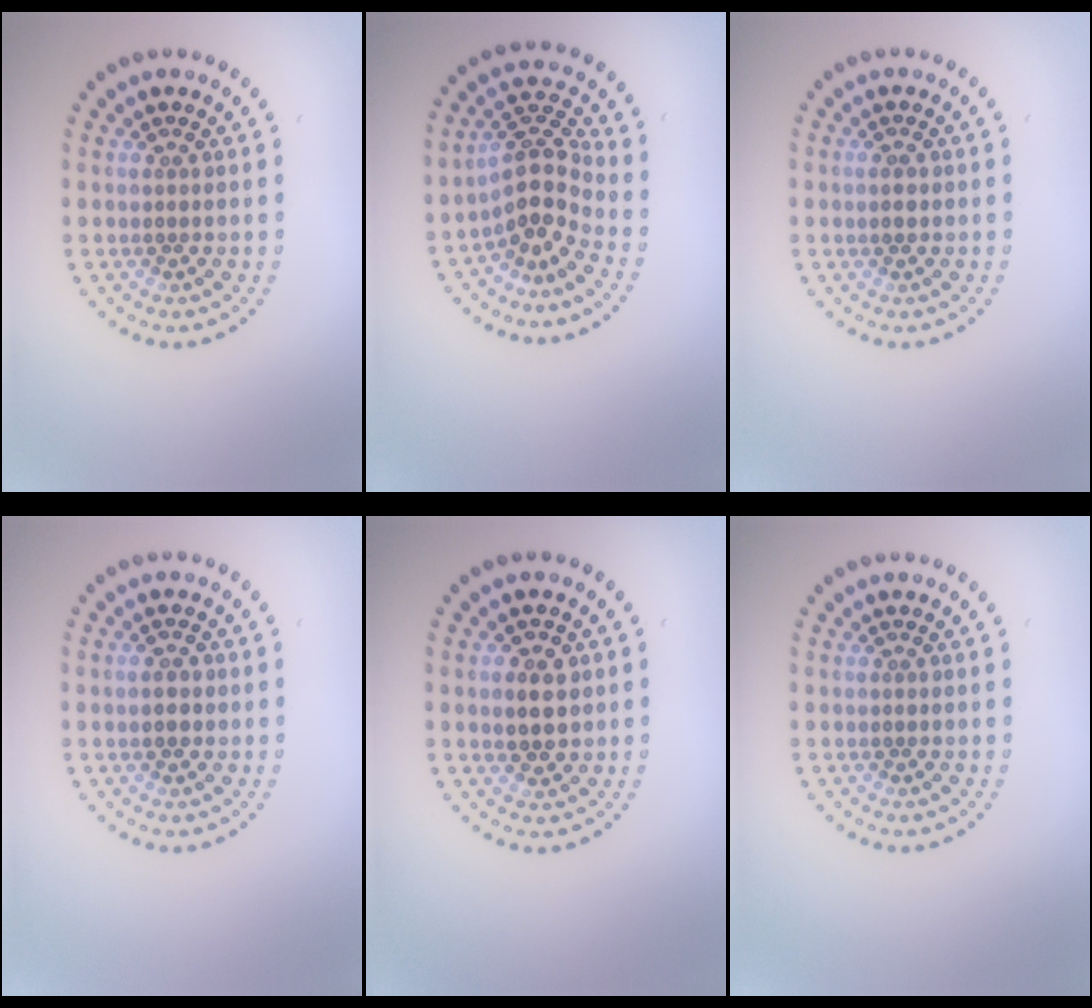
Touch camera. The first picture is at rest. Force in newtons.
{"total": 3.7, "press": 2.8, "slide": 2.3}
{"total": 1.3, "press": 1.3, "slide": 0.1}
{"total": 2.2, "press": 2.2, "slide": 0.1}
{"total": 2.7, "press": 2.6, "slide": 0.6}
{"total": 0.0}